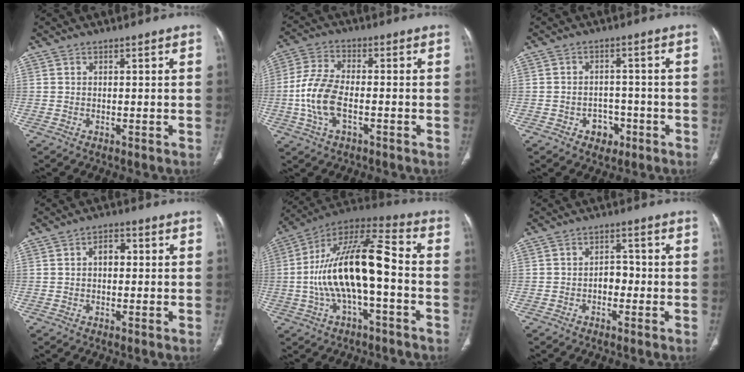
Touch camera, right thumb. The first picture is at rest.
{"total": 10.1, "force": [-2.4, 5.0, 8.5], "torque": [-0.189, 0.018, -0.048]}
{"total": 4.7, "force": [-2.2, 3.7, 2.0], "torque": [-0.006, 0.022, -0.027]}
{"total": 3.6, "force": [0.4, 2.4, 2.7], "torque": [-0.036, 0.014, 0.003]}
{"total": 19.1, "force": [-2.4, 7.0, 17.6], "torque": [-0.332, 0.055, -0.044]}
{"total": 3.3, "force": [-1.1, 2.4, 2.0], "torque": [-0.014, 0.017, -0.024]}